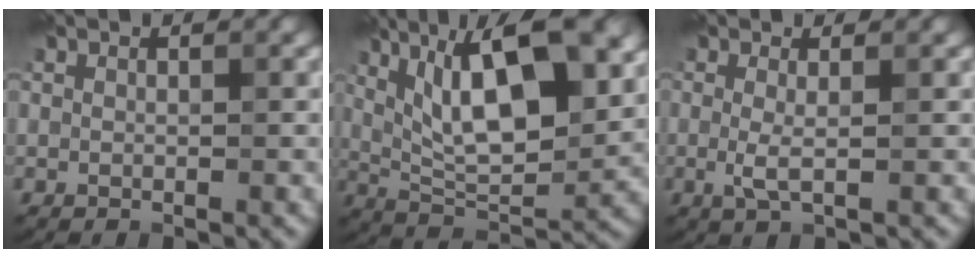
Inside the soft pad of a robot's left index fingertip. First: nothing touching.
{"total": 12.8, "force": [4.7, 4.6, 11.0], "torque": [-0.165, 0.009, 0.075]}
{"total": 1.7, "force": [-0.1, 0.3, 1.7], "torque": [-0.038, -0.003, -0.003]}